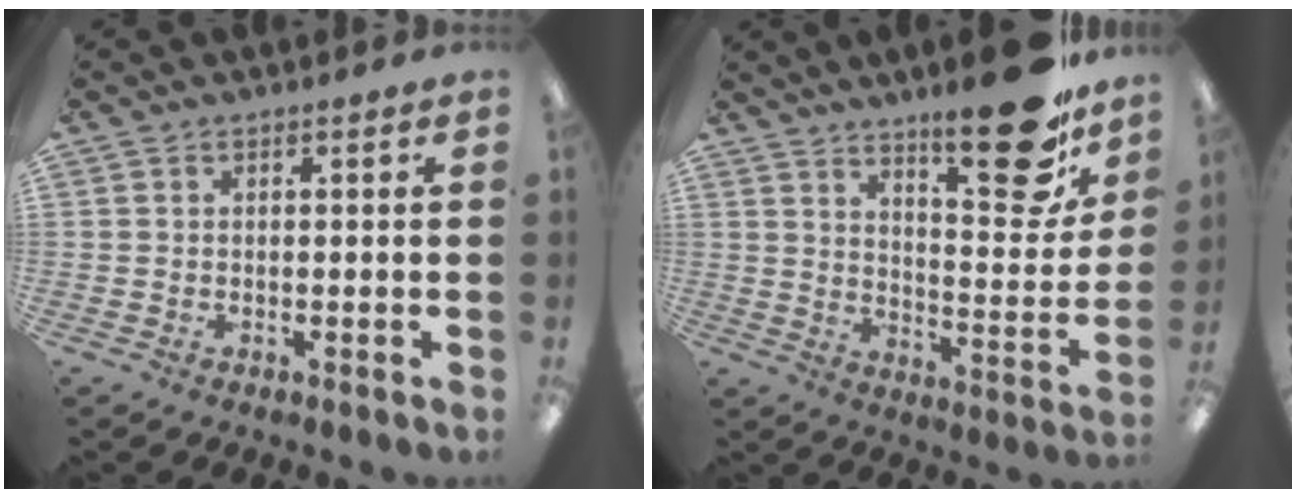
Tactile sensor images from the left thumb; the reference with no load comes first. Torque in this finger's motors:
{"motor_torque": [2.11, 1.23, 1.49, -1.27, 0.33]}